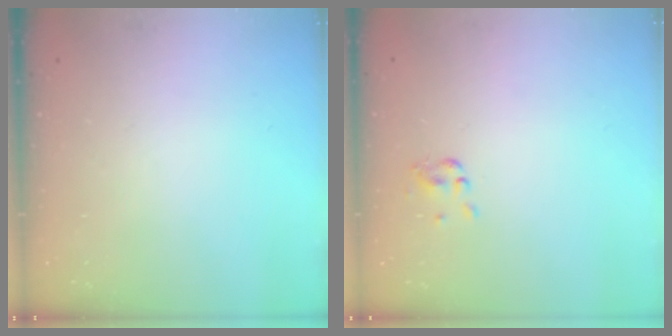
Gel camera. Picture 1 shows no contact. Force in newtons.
{"total": 1.8, "press": 1.7, "slide": 0.7}